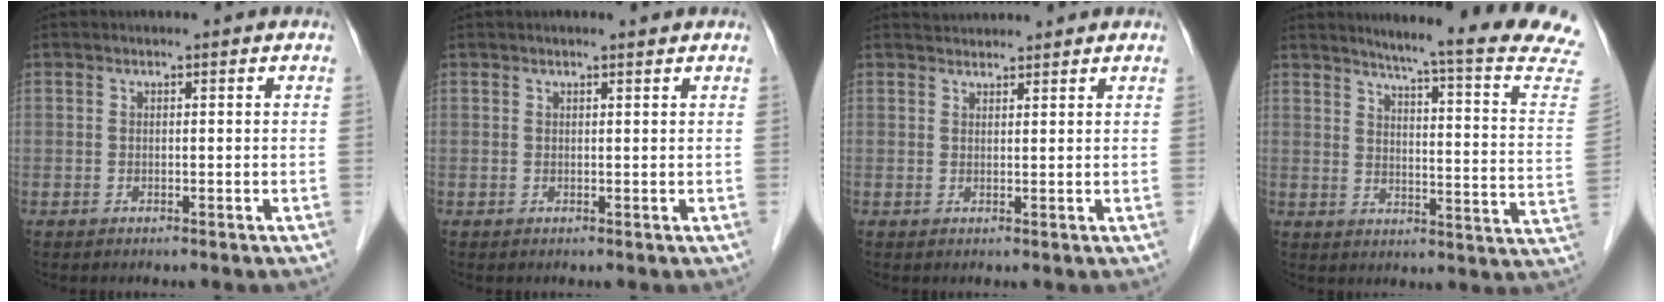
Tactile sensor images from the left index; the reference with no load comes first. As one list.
[{"total": 1.4, "force": [1.2, 0.1, 0.7], "torque": [-0.013, 0.011, 0.020]}, {"total": 2.7, "force": [2.7, 0.5, 0.1], "torque": [-0.007, 0.027, 0.046]}, {"total": 20.2, "force": [17.8, -1.5, 9.3], "torque": [-0.129, -0.087, 0.206]}]